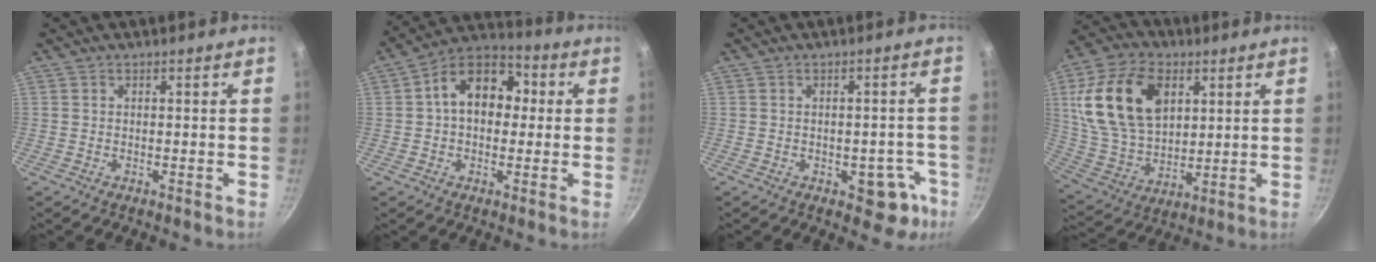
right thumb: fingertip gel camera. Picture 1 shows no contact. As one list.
[{"total": 13.4, "force": [1.6, 9.5, 9.3], "torque": [-0.099, 0.034, 0.005]}, {"total": 7.7, "force": [-3.2, 4.6, 5.3], "torque": [-0.010, 0.025, -0.030]}, {"total": 20.7, "force": [6.2, 13.4, 14.6], "torque": [-0.257, -0.008, 0.121]}]